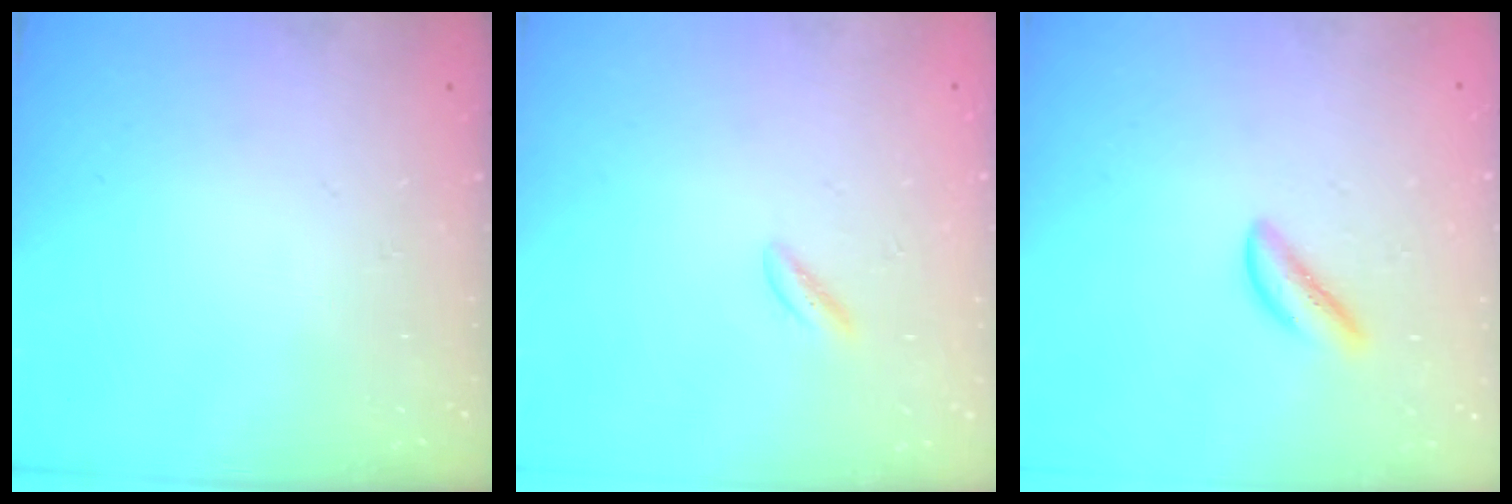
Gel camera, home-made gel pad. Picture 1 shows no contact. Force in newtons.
{"total": 1.7, "press": 1.5, "slide": 0.7}
{"total": 2.7, "press": 2.6, "slide": 0.8}